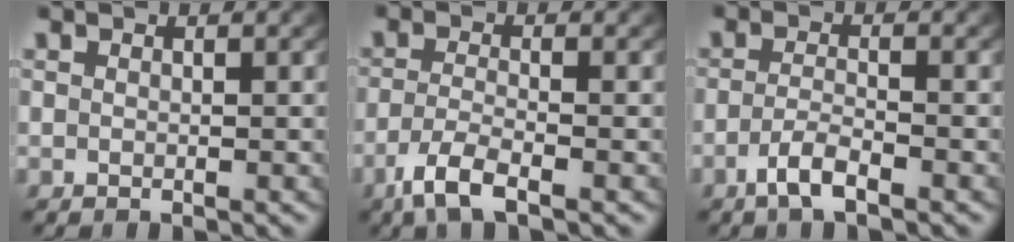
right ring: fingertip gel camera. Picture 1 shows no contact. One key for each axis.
{"total": 3.5, "fx": -2.4, "fy": 0.9, "fz": 2.5, "tx": -0.063, "ty": -0.015, "tz": -0.035}
{"total": 2.7, "fx": -2.0, "fy": 0.4, "fz": 1.7, "tx": -0.044, "ty": -0.011, "tz": -0.032}